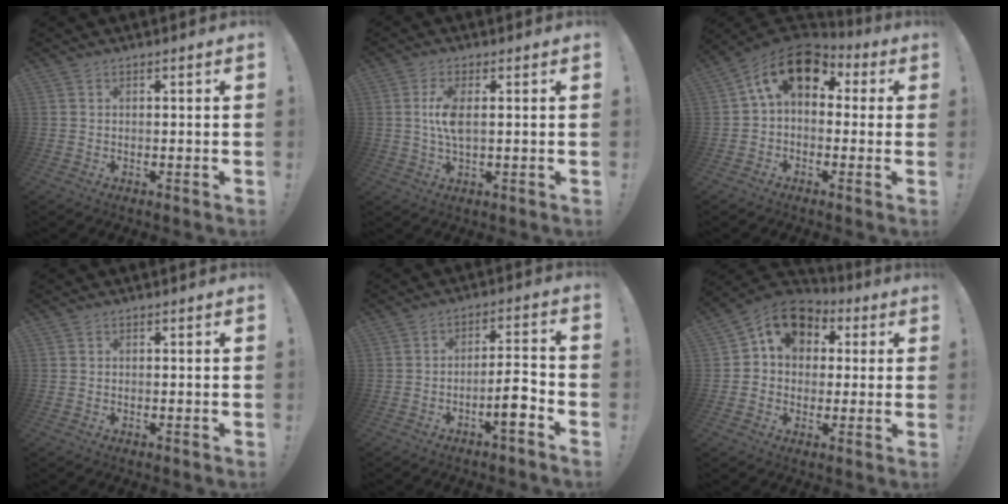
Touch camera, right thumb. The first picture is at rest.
{"total": 6.4, "force": [0.7, 2.3, 5.9], "torque": [-0.109, -0.008, 0.006]}
{"total": 13.6, "force": [4.3, 8.6, 9.7], "torque": [-0.164, -0.003, 0.081]}
{"total": 0.0}
{"total": 8.0, "force": [-4.1, 1.4, 6.7], "torque": [-0.094, 0.016, -0.070]}
{"total": 12.4, "force": [4.5, 10.0, 5.8], "torque": [-0.081, -0.016, 0.087]}